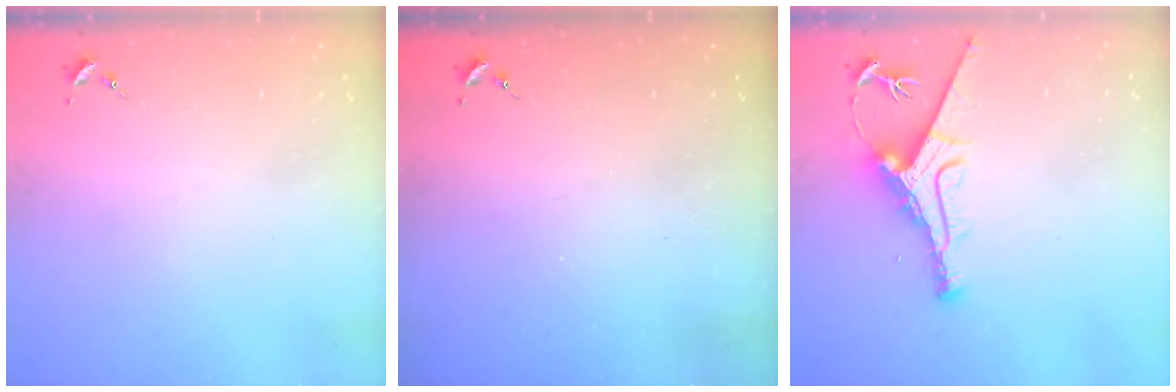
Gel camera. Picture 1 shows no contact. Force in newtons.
{"total": 0.0}
{"total": 9.9, "press": 9.9, "slide": 0.2}